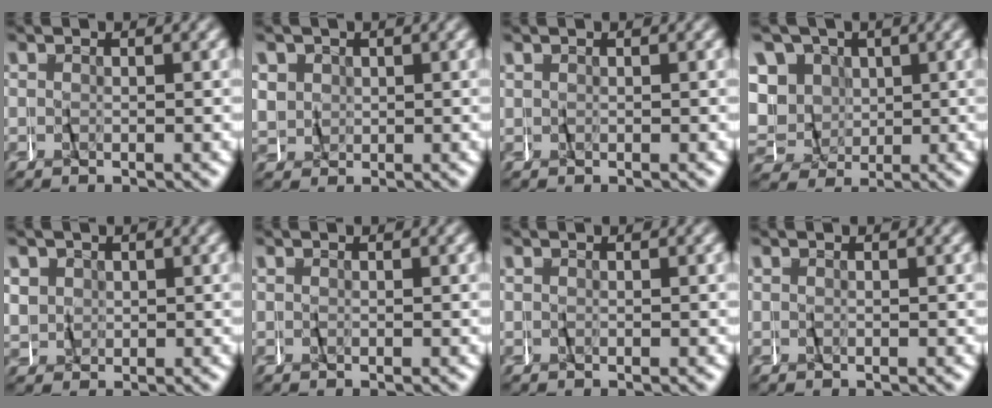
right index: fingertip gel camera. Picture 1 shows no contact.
{"total": 3.9, "force": [1.1, 3.4, 1.5], "torque": [-0.045, -0.005, 0.024]}
{"total": 0.0}
{"total": 14.3, "force": [1.1, 13.1, 5.7], "torque": [-0.177, -0.022, 0.011]}
{"total": 3.5, "force": [1.1, 3.0, 1.3], "torque": [-0.041, -0.005, 0.024]}
{"total": 0.0}
{"total": 0.0}
{"total": 0.0}